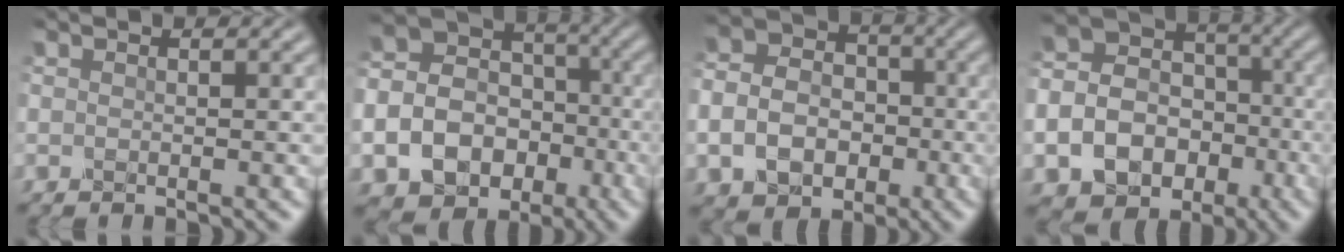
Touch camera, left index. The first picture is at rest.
{"total": 13.3, "force": [-5.2, 11.2, 5.1], "torque": [-0.115, -0.035, -0.092]}
{"total": 7.4, "force": [-2.0, 6.0, 3.8], "torque": [-0.069, -0.011, -0.049]}
{"total": 12.1, "force": [-4.7, 10.1, 4.8], "torque": [-0.106, -0.035, -0.084]}